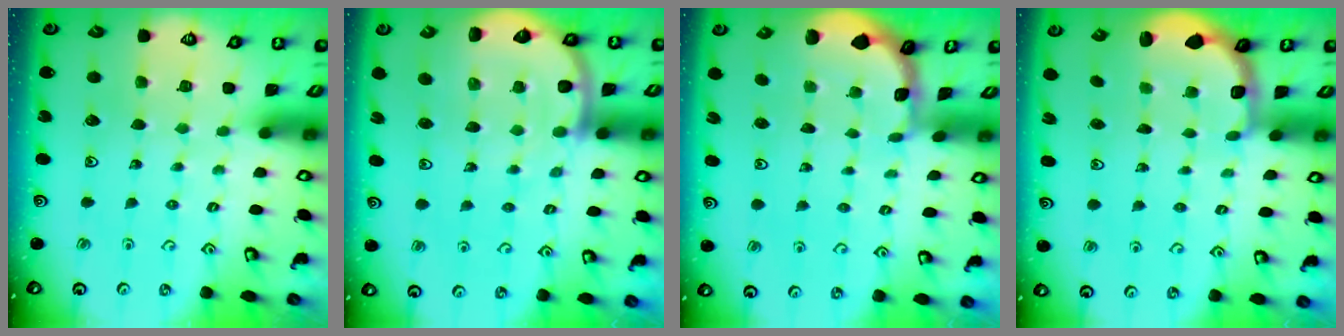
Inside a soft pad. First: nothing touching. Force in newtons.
{"total": 8.6, "press": 8.4, "slide": 1.8}
{"total": 1.1, "press": 1.1, "slide": 0.1}
{"total": 2.8, "press": 2.2, "slide": 1.7}